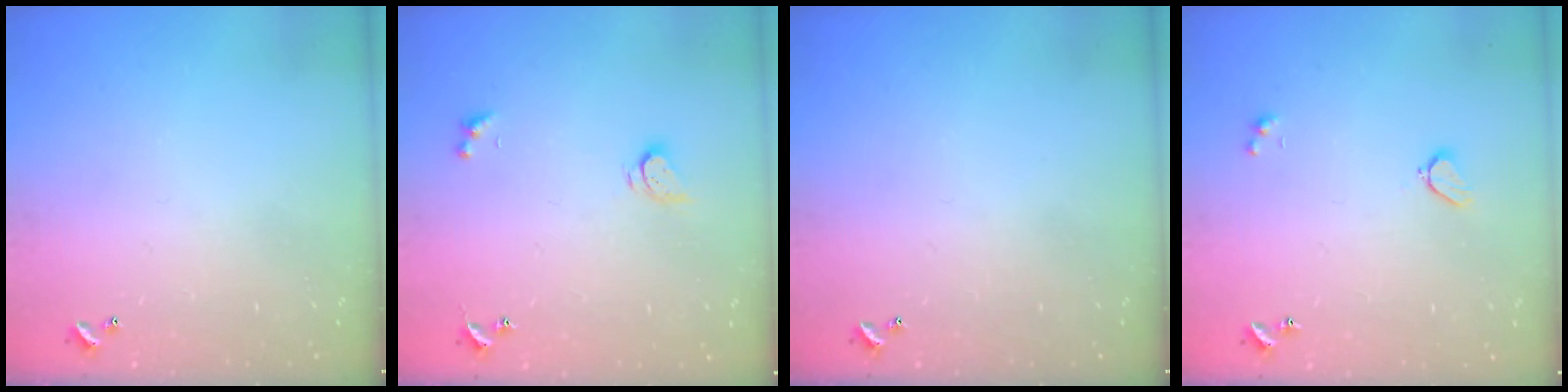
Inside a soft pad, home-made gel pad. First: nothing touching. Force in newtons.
{"total": 2.6, "press": 2.6, "slide": 0.2}
{"total": 0.0}
{"total": 2.0, "press": 1.9, "slide": 0.6}